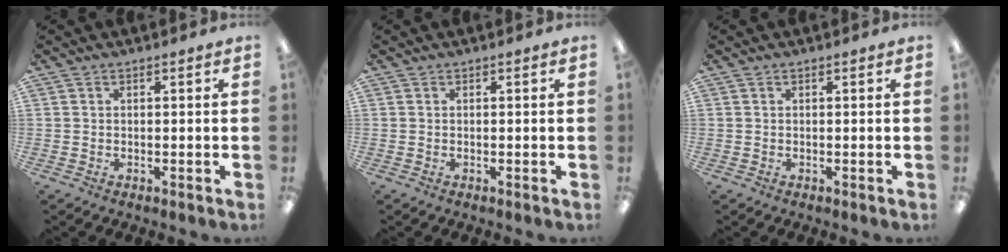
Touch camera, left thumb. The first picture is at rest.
{"total": 0.0}
{"total": 0.0}